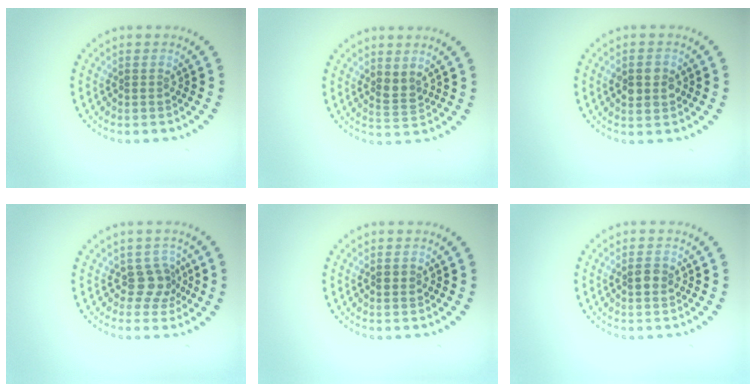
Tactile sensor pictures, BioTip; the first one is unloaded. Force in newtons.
{"total": 1.5, "press": 1.3, "slide": 0.7}
{"total": 2.9, "press": 2.9, "slide": 0.1}
{"total": 2.5, "press": 1.8, "slide": 1.6}
{"total": 1.1, "press": 1.1, "slide": 0.1}
{"total": 1.4, "press": 1.4, "slide": 0.1}